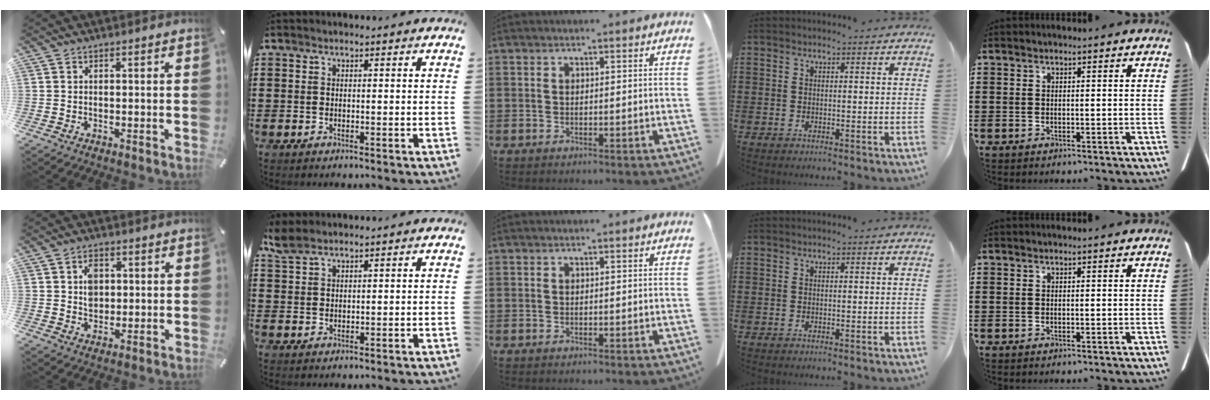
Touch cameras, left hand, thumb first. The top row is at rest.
{"thumb": {"total": 5.1, "force": [0.8, 4.3, 2.6], "torque": [-0.035, 0.000, 0.009]}, "index": {"total": 3.2, "force": [2.7, 1.2, 1.4], "torque": [-0.034, 0.003, 0.051]}}